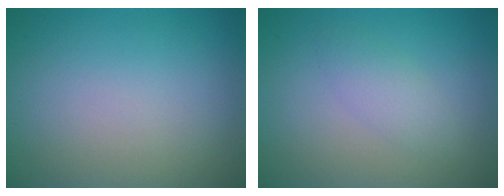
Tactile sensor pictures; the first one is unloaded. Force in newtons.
{"total": 1.8, "press": 1.8, "slide": 0.2}